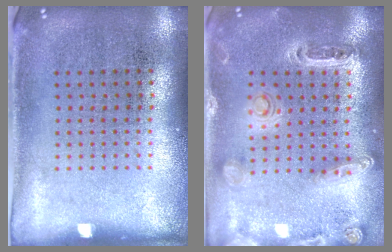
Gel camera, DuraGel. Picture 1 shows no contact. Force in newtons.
{"total": 1.3, "press": 1.3, "slide": 0.3}